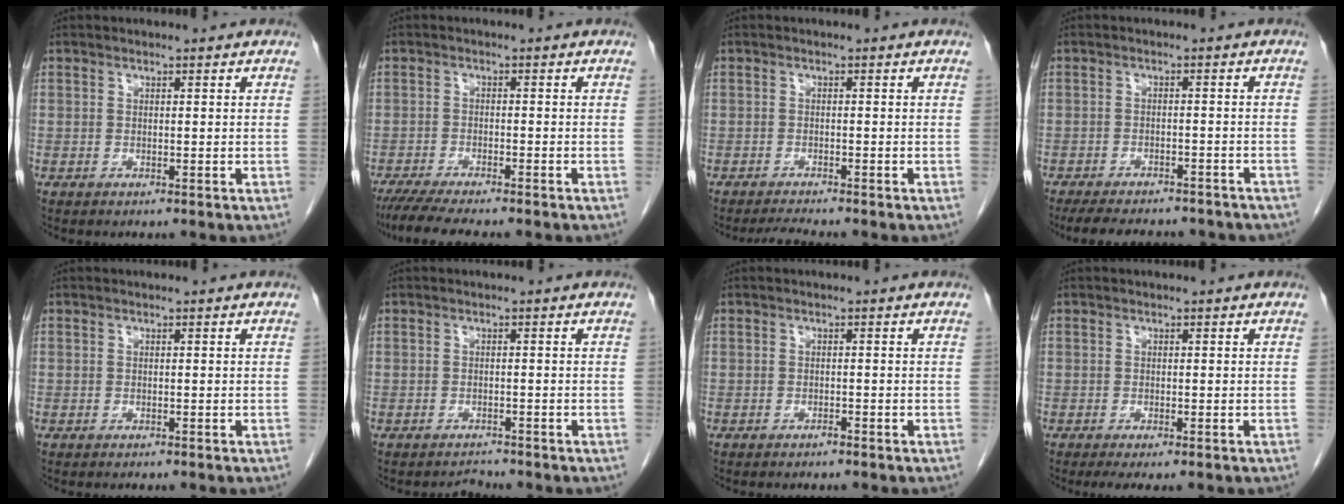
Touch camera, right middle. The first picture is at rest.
{"total": 8.8, "force": [-7.4, 0.6, 4.6], "torque": [-0.066, -0.017, -0.116]}
{"total": 2.2, "force": [-2.0, -0.8, 0.4], "torque": [-0.018, -0.015, -0.035]}
{"total": 15.0, "force": [-12.9, 4.6, 6.1], "torque": [-0.119, -0.007, -0.159]}
{"total": 0.0}
{"total": 1.1, "force": [-1.1, 0.0, -0.4], "torque": [0.004, -0.009, -0.015]}
{"total": 0.5, "force": [-0.4, 0.0, 0.2], "torque": [-0.008, 0.000, -0.007]}
{"total": 2.3, "force": [-1.5, 0.4, 1.7], "torque": [-0.027, -0.010, -0.023]}